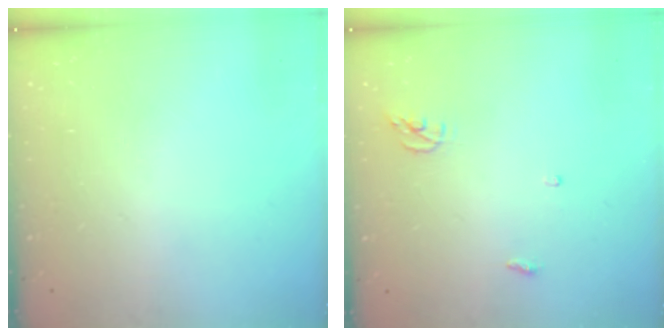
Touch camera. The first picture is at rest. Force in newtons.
{"total": 3.8, "press": 3.8, "slide": 0.3}